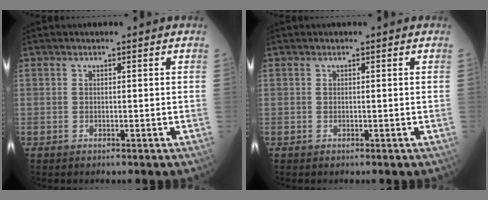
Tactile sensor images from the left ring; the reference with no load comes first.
{"total": 0.0}